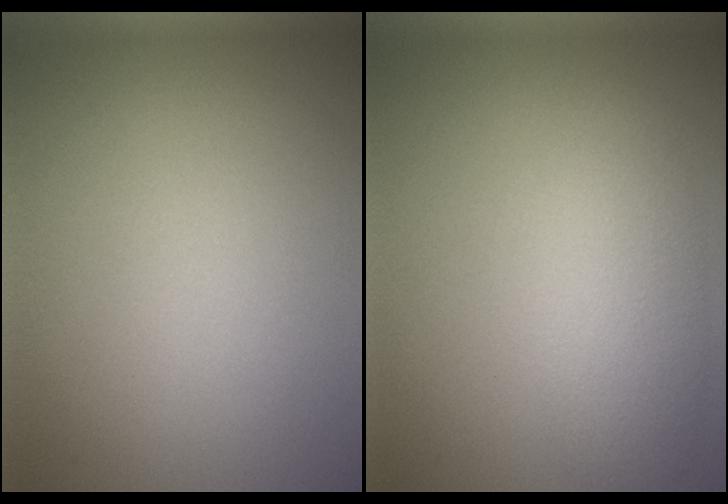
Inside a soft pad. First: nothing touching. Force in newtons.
{"total": 4.0, "press": 4.0, "slide": 0.3}